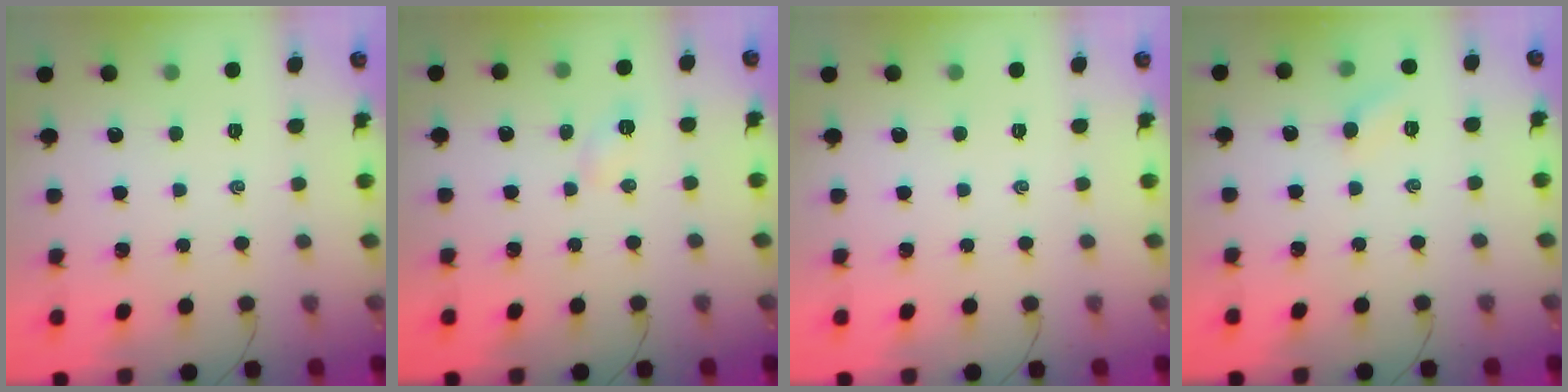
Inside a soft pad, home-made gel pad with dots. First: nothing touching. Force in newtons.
{"total": 2.9, "press": 2.8, "slide": 0.8}
{"total": 0.0}
{"total": 4.4, "press": 4.2, "slide": 1.4}